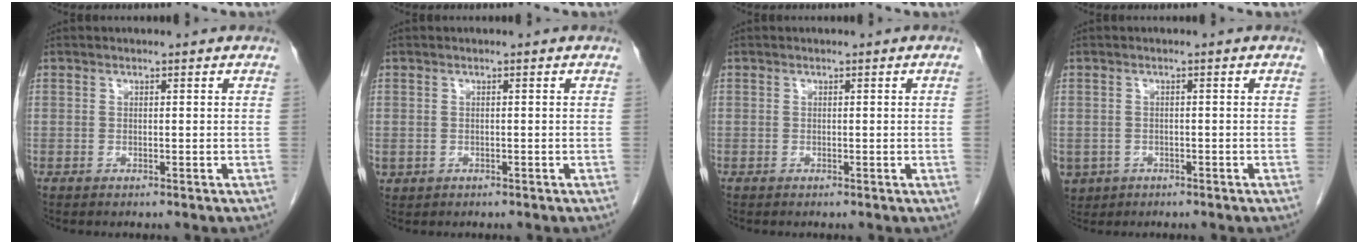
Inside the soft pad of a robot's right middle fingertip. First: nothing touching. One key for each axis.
{"total": 1.1, "fx": -0.2, "fy": 1.0, "fz": 0.4, "tx": -0.010, "ty": 0.003, "tz": 0.005}
{"total": 0.7, "fx": 0.0, "fy": -0.3, "fz": 0.6, "tx": -0.003, "ty": 0.001, "tz": -0.002}
{"total": 5.0, "fx": -2.5, "fy": 4.2, "fz": 1.3, "tx": -0.026, "ty": 0.001, "tz": -0.037}